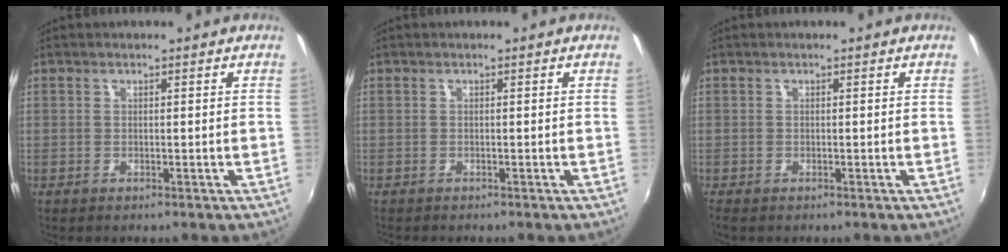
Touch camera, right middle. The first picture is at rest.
{"total": 0.7, "force": [-0.7, 0.2, 0.2], "torque": [-0.004, -0.002, -0.012]}
{"total": 0.6, "force": [-0.4, 0.2, 0.3], "torque": [-0.009, -0.002, -0.007]}